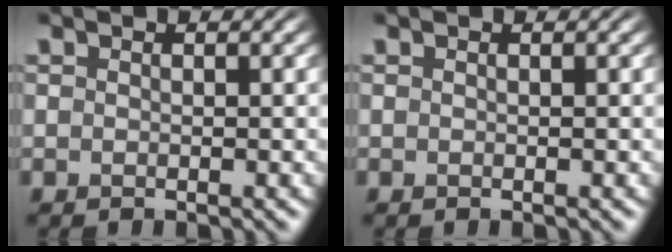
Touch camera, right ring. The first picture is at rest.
{"total": 0.0}